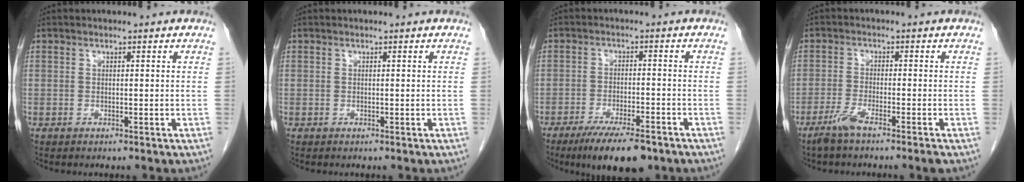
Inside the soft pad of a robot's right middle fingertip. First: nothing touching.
{"total": 0.0}
{"total": 10.0, "force": [-7.2, 2.3, 6.5], "torque": [-0.101, -0.016, -0.112]}
{"total": 4.0, "force": [-2.9, -0.4, 2.8], "torque": [-0.060, -0.009, -0.063]}